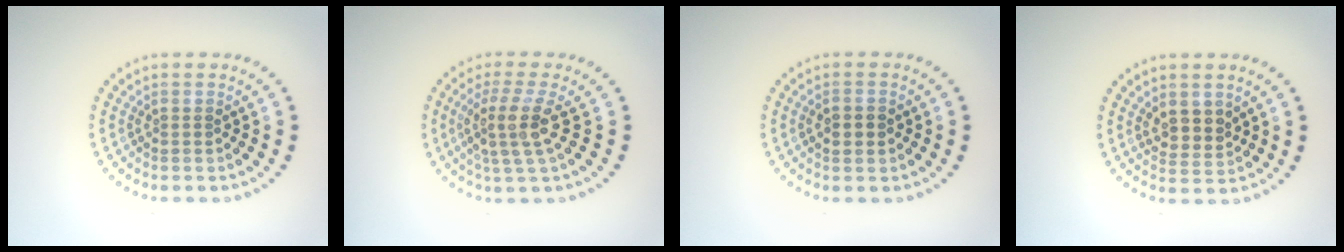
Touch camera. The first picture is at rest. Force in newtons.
{"total": 3.9, "press": 2.8, "slide": 2.6}
{"total": 2.3, "press": 2.3, "slide": 0.0}
{"total": 2.4, "press": 2.1, "slide": 1.1}